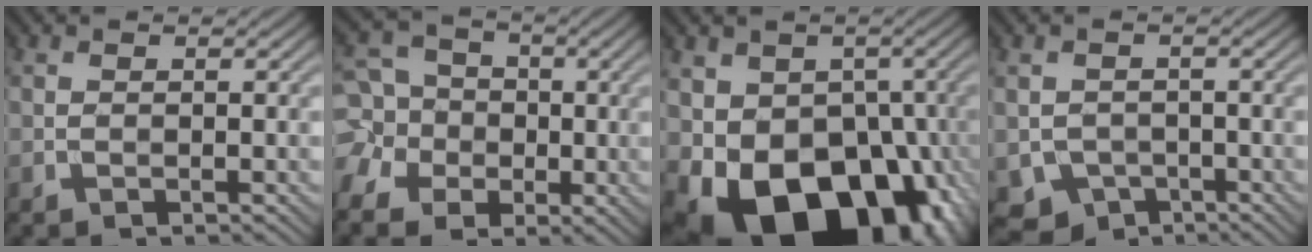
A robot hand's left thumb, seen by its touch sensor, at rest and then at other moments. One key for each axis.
{"total": 8.0, "fx": -1.8, "fy": 7.2, "fz": 2.8, "tx": -0.078, "ty": -0.003, "tz": -0.054}
{"total": 19.2, "fx": -7.2, "fy": 13.2, "fz": 12.0, "tx": -0.188, "ty": -0.040, "tz": -0.101}
{"total": 4.7, "fx": -2.4, "fy": 3.7, "fz": 1.6, "tx": -0.036, "ty": -0.018, "tz": -0.038}